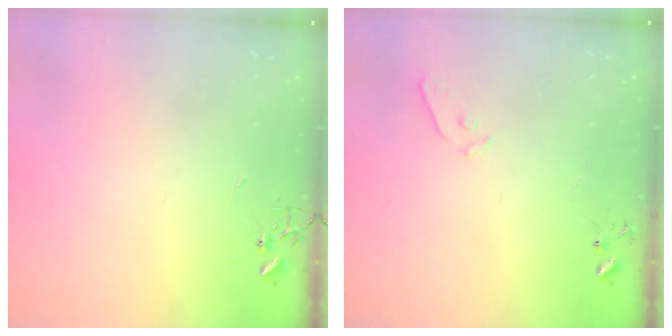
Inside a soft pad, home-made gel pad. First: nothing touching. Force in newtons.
{"total": 6.6, "press": 6.6, "slide": 0.7}